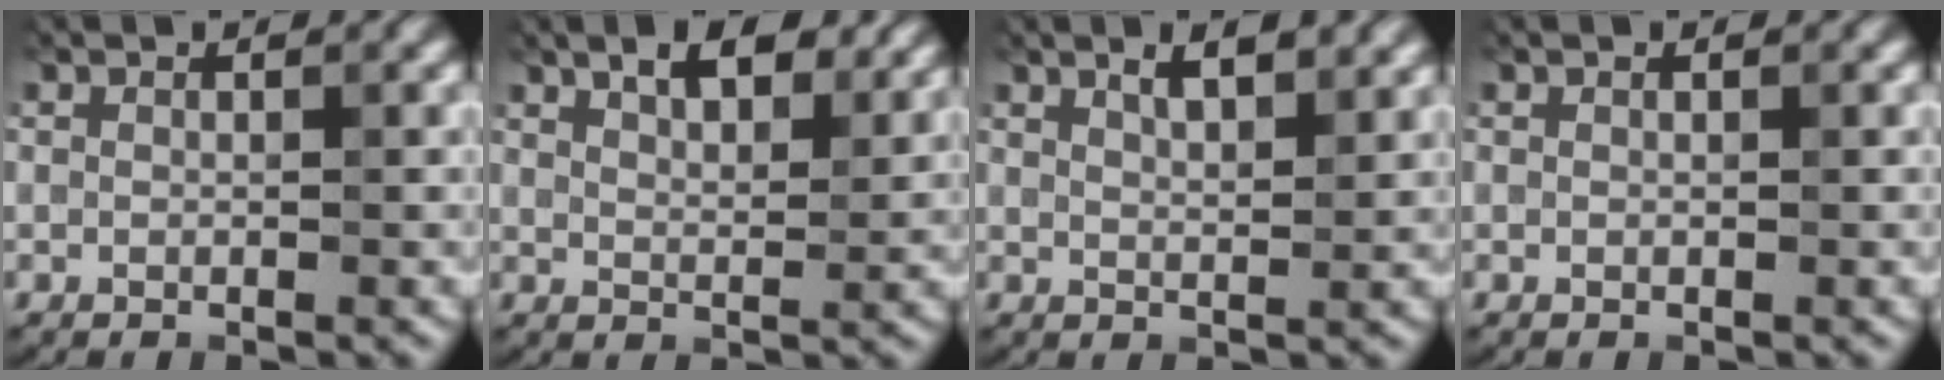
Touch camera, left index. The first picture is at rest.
{"total": 5.3, "force": [3.5, 2.0, 3.5], "torque": [-0.052, 0.013, 0.046]}
{"total": 3.9, "force": [2.4, 1.4, 2.7], "torque": [-0.024, 0.018, 0.022]}
{"total": 0.0}